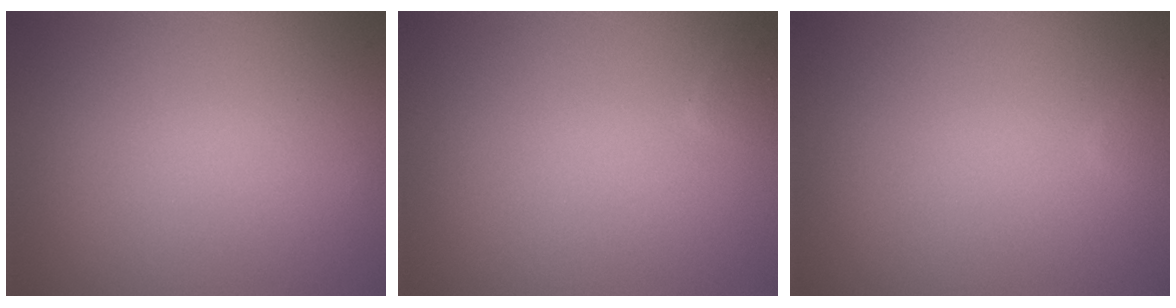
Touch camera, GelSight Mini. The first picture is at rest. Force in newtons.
{"total": 0.8, "press": 0.7, "slide": 0.2}
{"total": 0.6, "press": 0.6, "slide": 0.1}